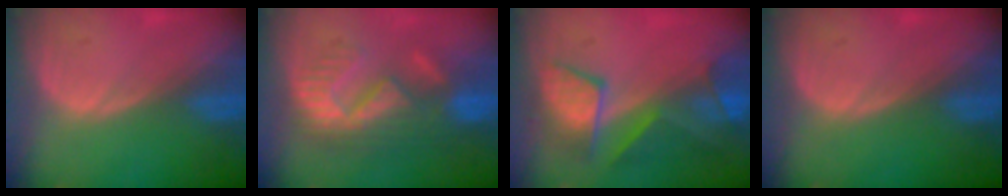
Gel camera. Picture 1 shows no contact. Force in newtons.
{"total": 9.2, "press": 8.9, "slide": 2.3}
{"total": 9.3, "press": 8.4, "slide": 4.0}
{"total": 0.0}